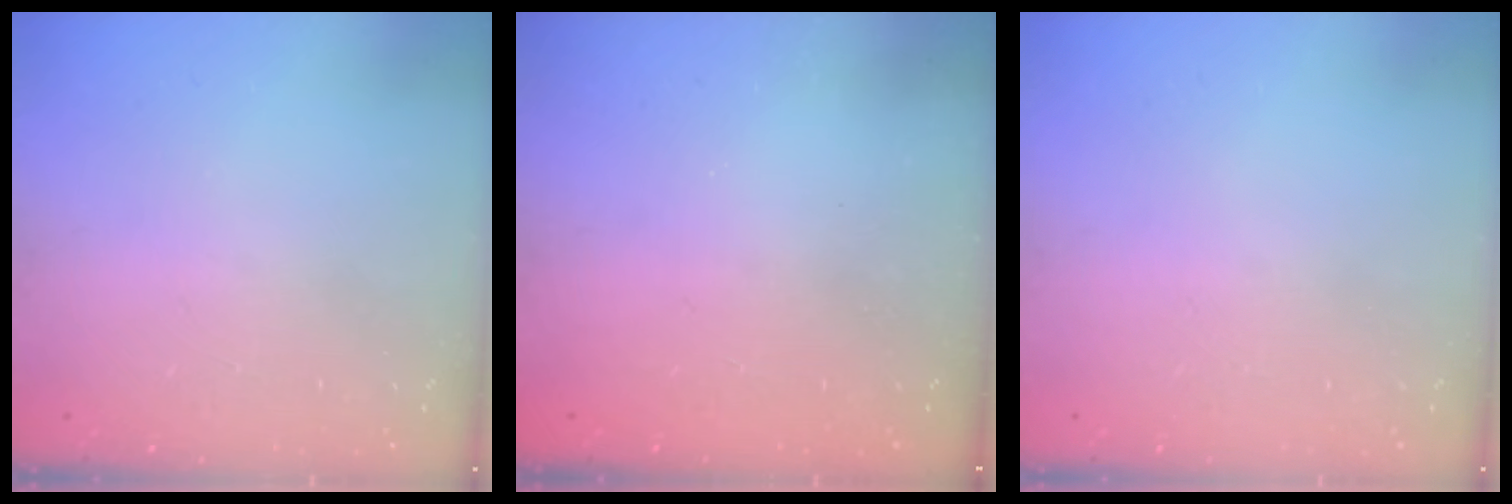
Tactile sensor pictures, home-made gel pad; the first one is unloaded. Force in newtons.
{"total": 2.3, "press": 2.2, "slide": 0.8}
{"total": 0.0}